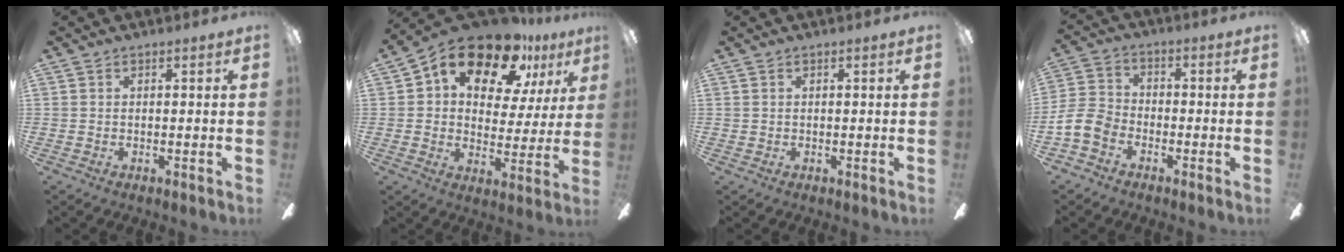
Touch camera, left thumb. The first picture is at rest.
{"total": 17.3, "force": [11.2, 9.3, 9.3], "torque": [-0.158, -0.061, 0.195]}
{"total": 0.0}
{"total": 8.2, "force": [-4.4, 5.6, 4.0], "torque": [-0.098, 0.026, -0.086]}